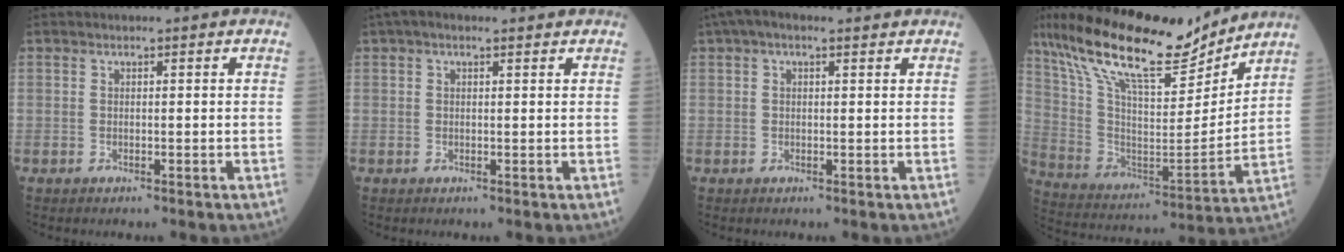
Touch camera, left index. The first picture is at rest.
{"total": 2.7, "force": [1.7, 1.1, 1.8], "torque": [-0.035, 0.029, 0.026]}
{"total": 4.2, "force": [2.5, 1.7, 2.8], "torque": [-0.058, 0.036, 0.040]}
{"total": 21.1, "force": [16.5, 4.8, 12.3], "torque": [-0.229, 0.004, 0.295]}